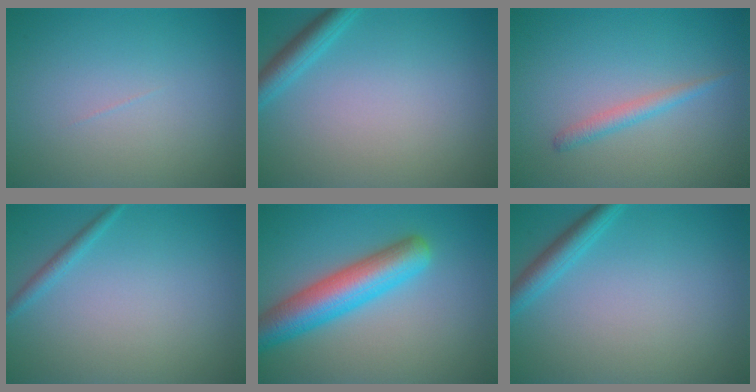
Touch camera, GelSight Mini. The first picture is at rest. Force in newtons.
{"total": 2.3, "press": 2.3, "slide": 0.1}
{"total": 1.5, "press": 1.5, "slide": 0.0}
{"total": 1.1, "press": 1.1, "slide": 0.0}
{"total": 6.6, "press": 6.6, "slide": 0.2}
{"total": 2.3, "press": 2.3, "slide": 0.2}